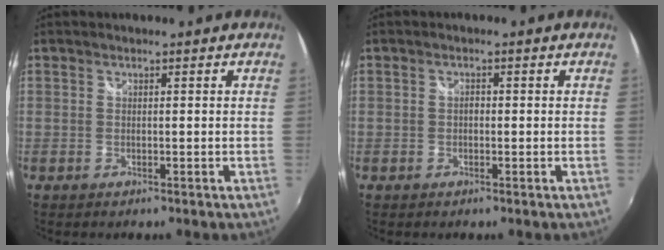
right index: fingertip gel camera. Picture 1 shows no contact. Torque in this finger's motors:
{"motor_torque": [0.14, -0.05, 0.08, 0.02]}